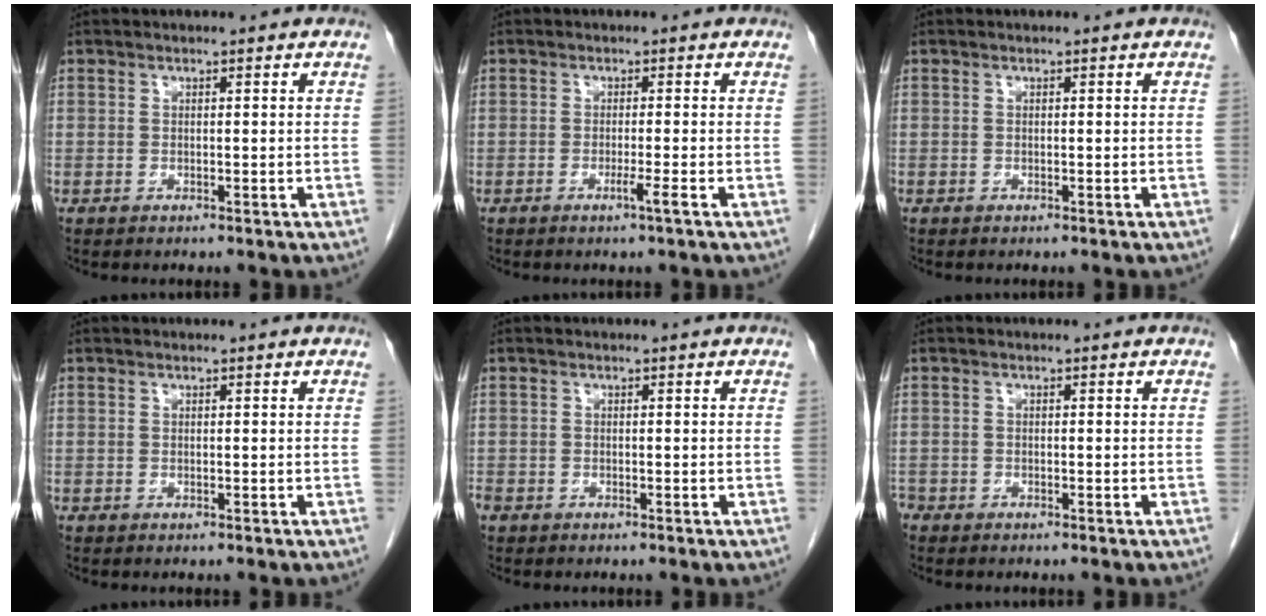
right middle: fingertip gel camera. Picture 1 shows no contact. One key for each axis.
{"total": 1.8, "fx": -0.9, "fy": -0.6, "fz": 1.5, "tx": -0.026, "ty": -0.004, "tz": -0.018}
{"total": 0.0}
{"total": 0.0}
{"total": 2.0, "fx": -1.4, "fy": 1.3, "fz": 0.7, "tx": -0.023, "ty": -0.001, "tz": -0.026}
{"total": 1.8, "fx": -1.5, "fy": 1.0, "fz": 0.3, "tx": -0.009, "ty": 0.001, "tz": -0.027}